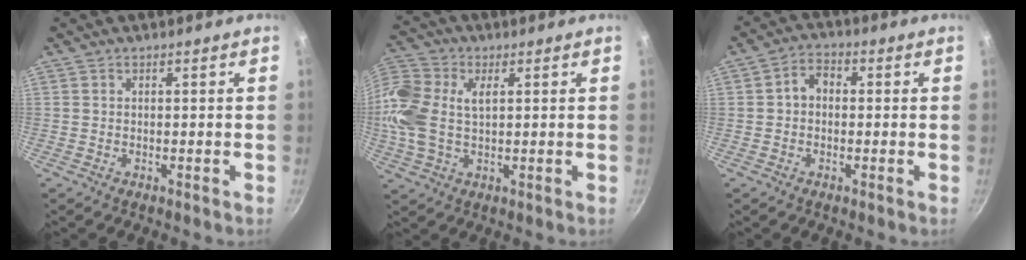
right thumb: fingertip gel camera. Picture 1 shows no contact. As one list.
[{"total": 15.6, "force": [2.4, 10.3, 11.5], "torque": [-0.260, 0.021, 0.036]}, {"total": 4.5, "force": [0.1, 3.5, 2.9], "torque": [-0.033, 0.012, -0.007]}]